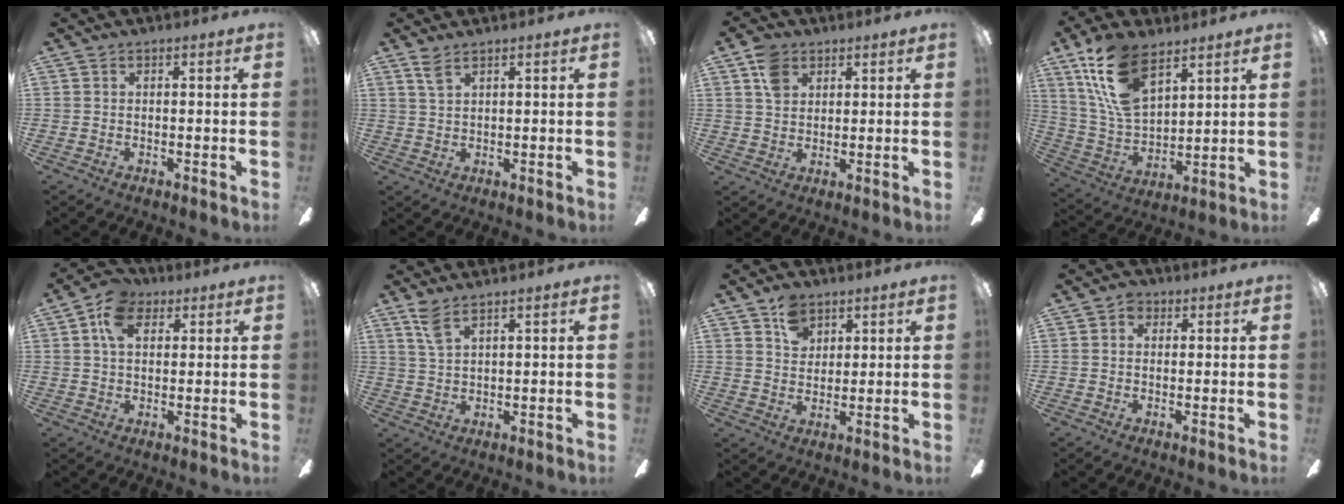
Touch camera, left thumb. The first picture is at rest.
{"total": 3.3, "force": [2.2, 1.2, 2.0], "torque": [-0.047, 0.001, 0.041]}
{"total": 6.5, "force": [3.6, 4.6, 2.8], "torque": [-0.053, 0.001, 0.069]}
{"total": 17.7, "force": [10.4, 8.9, 11.1], "torque": [-0.246, -0.032, 0.191]}
{"total": 8.7, "force": [3.7, 5.8, 5.4], "torque": [-0.099, 0.013, 0.070]}
{"total": 4.7, "force": [3.3, 1.3, 3.0], "torque": [-0.069, -0.005, 0.061]}
{"total": 6.6, "force": [4.1, 4.6, 2.4], "torque": [-0.039, -0.003, 0.075]}
{"total": 2.9, "force": [0.8, 2.2, 1.6], "torque": [-0.023, 0.006, 0.012]}